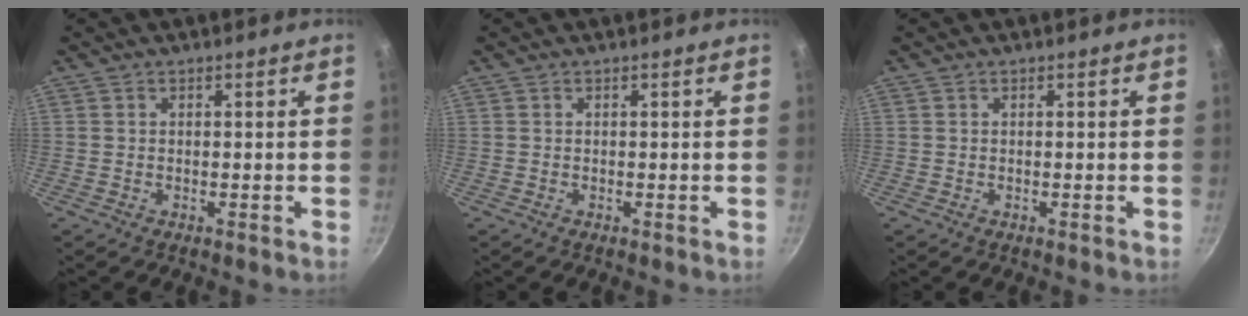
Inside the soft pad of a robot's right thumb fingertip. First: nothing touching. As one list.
[{"total": 0.0}, {"total": 0.0}]